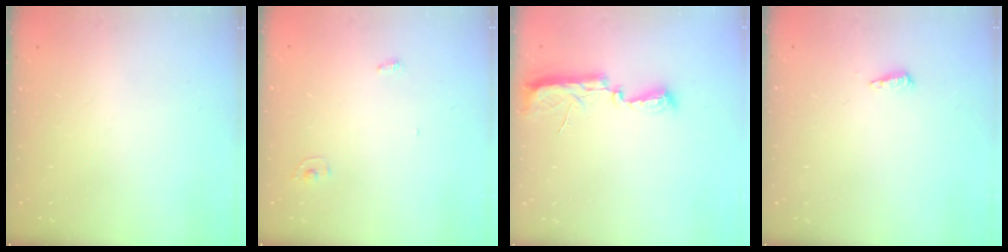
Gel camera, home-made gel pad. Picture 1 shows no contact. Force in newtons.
{"total": 2.8, "press": 2.8, "slide": 0.1}
{"total": 10.1, "press": 8.9, "slide": 4.8}
{"total": 4.9, "press": 4.8, "slide": 1.2}